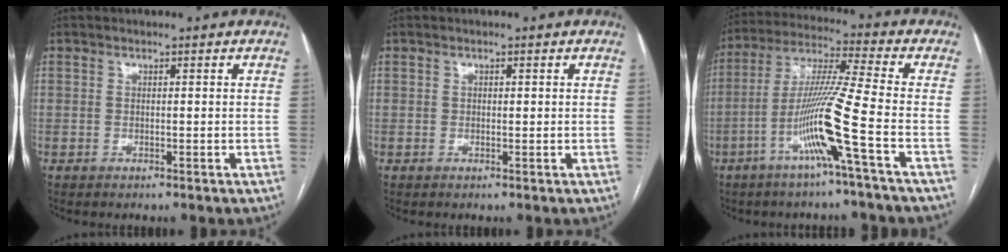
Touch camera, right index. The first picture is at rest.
{"total": 0.5, "force": [0.1, 0.3, 0.4], "torque": [-0.005, 0.000, 0.002]}
{"total": 12.3, "force": [-4.8, -2.1, 11.2], "torque": [-0.219, -0.003, -0.098]}